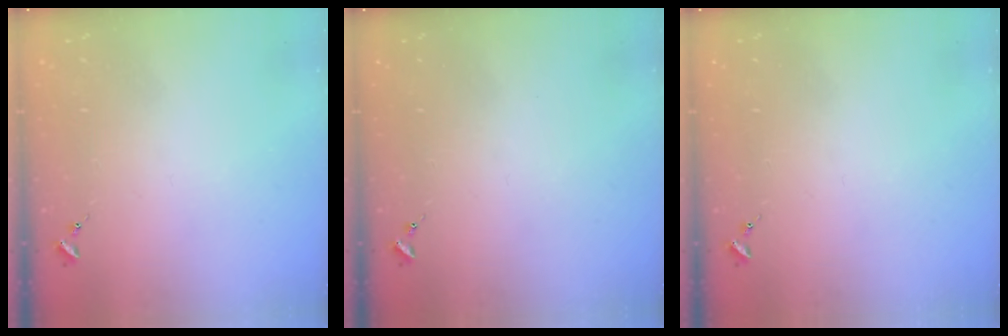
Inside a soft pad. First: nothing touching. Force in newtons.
{"total": 0.0}
{"total": 0.0}